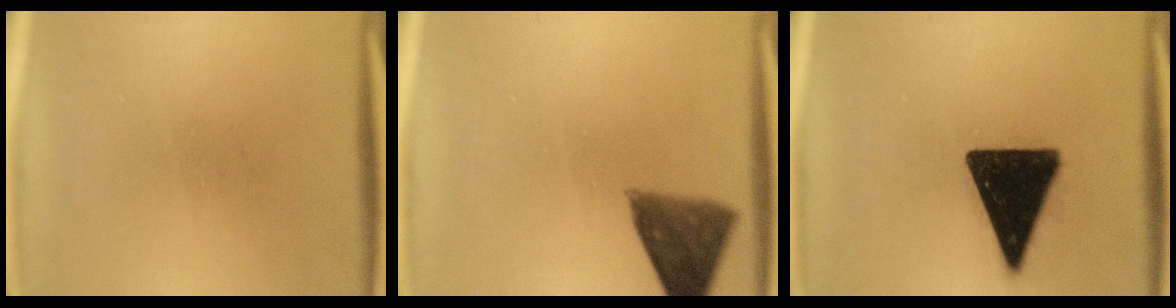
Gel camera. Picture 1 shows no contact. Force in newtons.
{"total": 8.4}
{"total": 17.2}